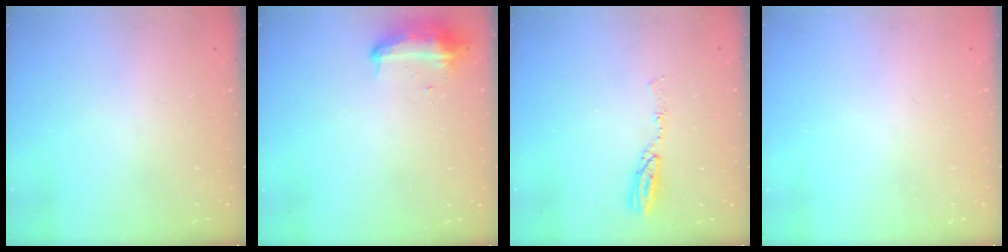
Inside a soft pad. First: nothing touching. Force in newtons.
{"total": 8.9, "press": 8.9, "slide": 0.5}
{"total": 4.9, "press": 4.9, "slide": 0.5}
{"total": 0.0}